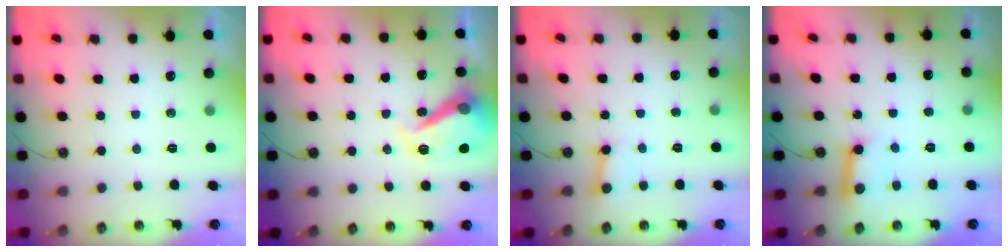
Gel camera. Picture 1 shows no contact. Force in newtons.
{"total": 16.2, "press": 16.2, "slide": 0.3}
{"total": 4.3, "press": 4.3, "slide": 0.5}
{"total": 10.4, "press": 10.4, "slide": 0.9}